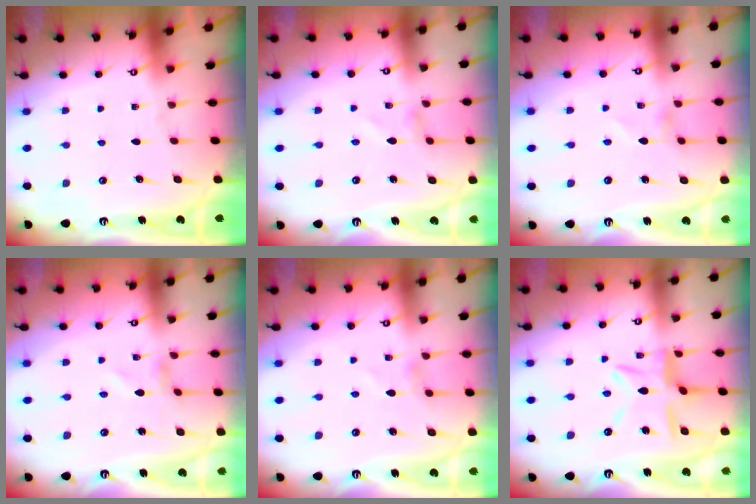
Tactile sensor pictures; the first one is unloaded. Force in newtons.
{"total": 1.4, "press": 1.4, "slide": 0.1}
{"total": 1.4, "press": 1.4, "slide": 0.1}
{"total": 0.7, "press": 0.7, "slide": 0.1}
{"total": 0.0}
{"total": 10.4, "press": 10.3, "slide": 0.9}